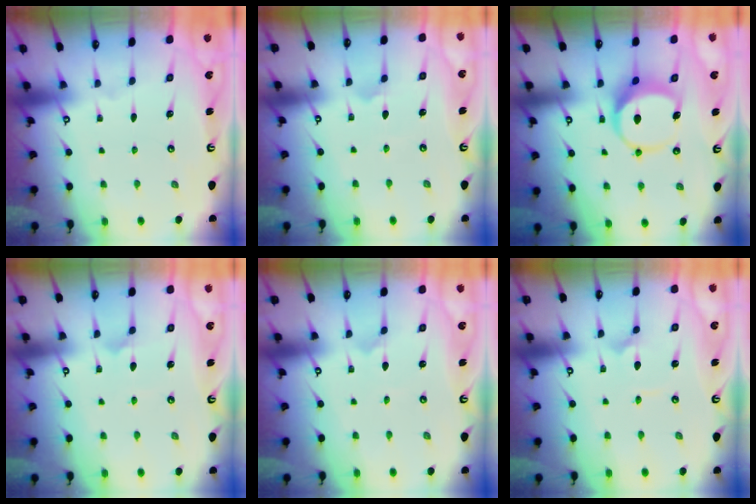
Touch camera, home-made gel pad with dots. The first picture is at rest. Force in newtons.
{"total": 3.2, "press": 3.1, "slide": 0.6}
{"total": 8.4, "press": 8.3, "slide": 1.2}
{"total": 3.3, "press": 3.3, "slide": 0.5}
{"total": 0.0}
{"total": 2.3, "press": 2.3, "slide": 0.1}